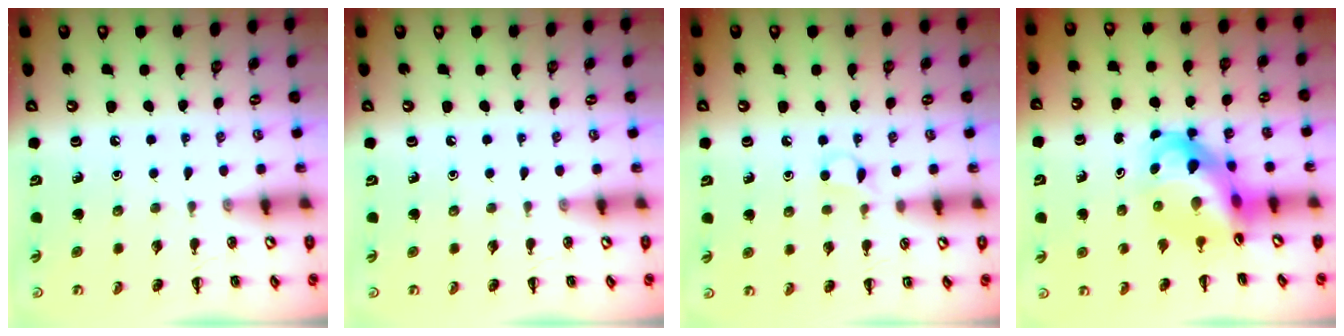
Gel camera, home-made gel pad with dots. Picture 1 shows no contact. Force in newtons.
{"total": 0.0}
{"total": 3.7, "press": 3.5, "slide": 1.1}
{"total": 7.4, "press": 7.0, "slide": 2.3}